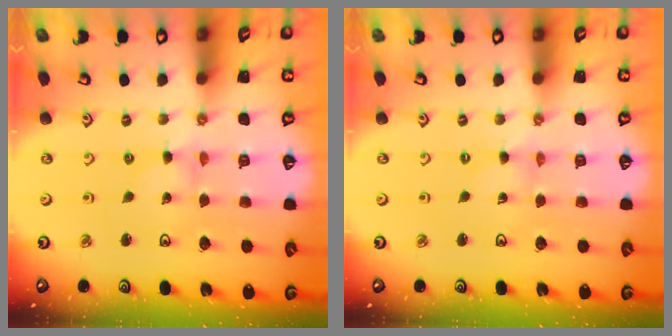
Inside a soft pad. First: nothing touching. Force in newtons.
{"total": 0.0}